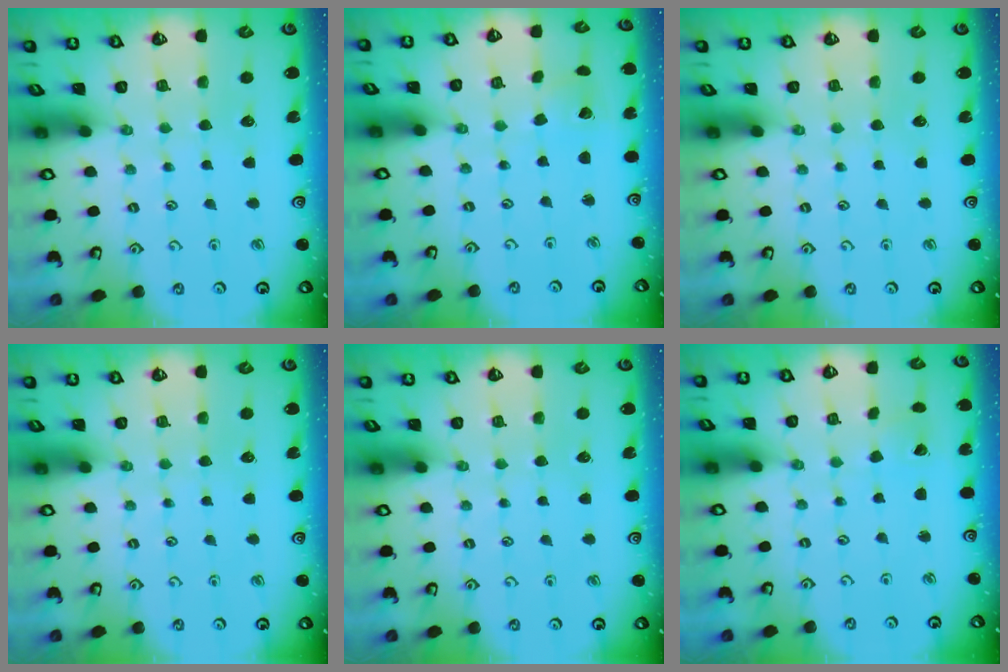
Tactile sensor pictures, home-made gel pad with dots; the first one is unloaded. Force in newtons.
{"total": 1.9, "press": 1.9, "slide": 0.1}
{"total": 0.0}
{"total": 0.0}
{"total": 0.0}
{"total": 2.4, "press": 2.4, "slide": 0.2}